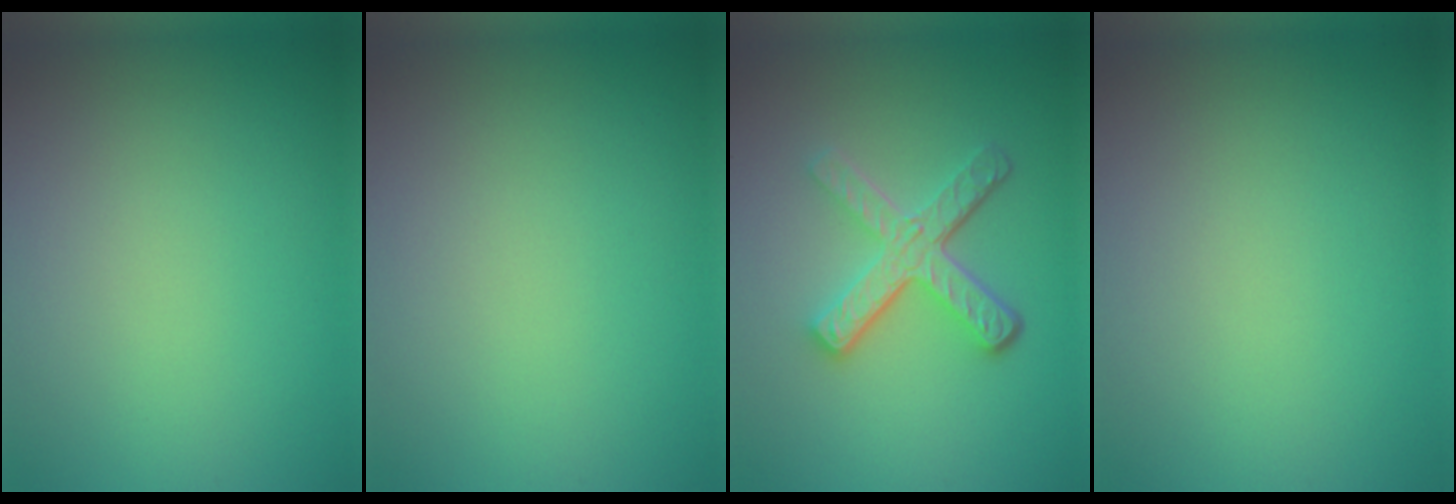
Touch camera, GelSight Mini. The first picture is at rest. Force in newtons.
{"total": 0.0}
{"total": 4.9, "press": 3.5, "slide": 3.4}
{"total": 0.0}